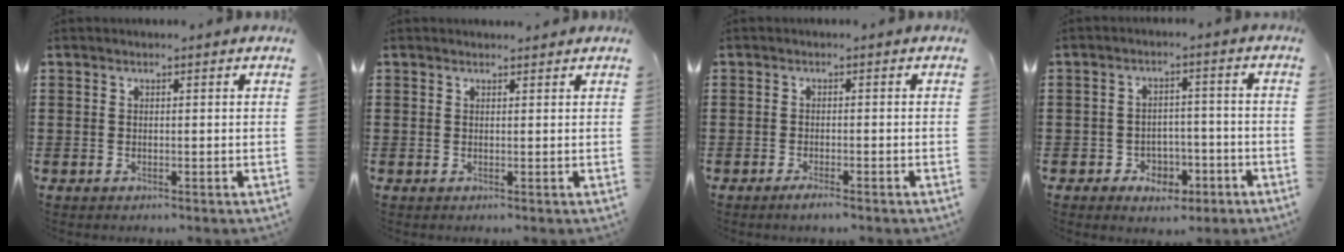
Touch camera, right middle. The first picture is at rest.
{"total": 0.7, "force": [0.6, 0.3, 0.0], "torque": [0.005, -0.003, 0.010]}
{"total": 1.5, "force": [-1.1, 0.1, 1.0], "torque": [-0.017, -0.005, -0.019]}
{"total": 3.9, "force": [-2.5, 2.5, 1.6], "torque": [-0.034, 0.007, -0.052]}